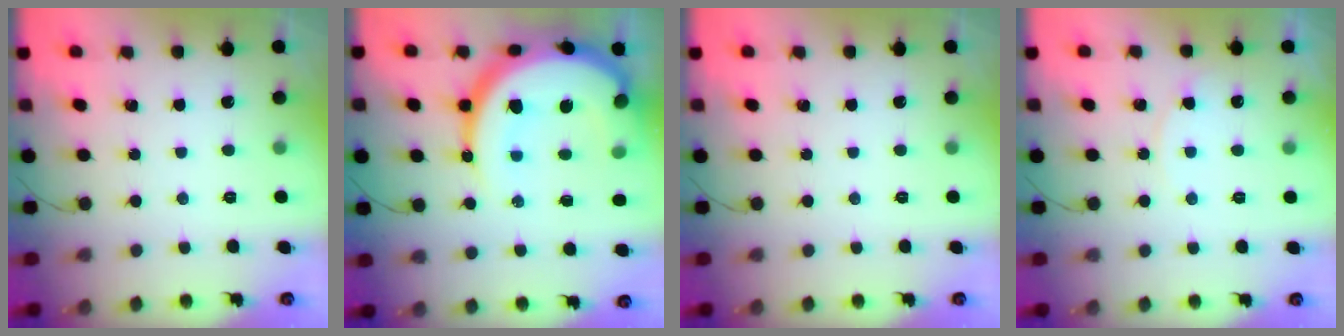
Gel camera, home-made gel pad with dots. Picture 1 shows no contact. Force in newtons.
{"total": 24.2, "press": 24.1, "slide": 2.1}
{"total": 0.0}
{"total": 3.7, "press": 3.7, "slide": 0.4}